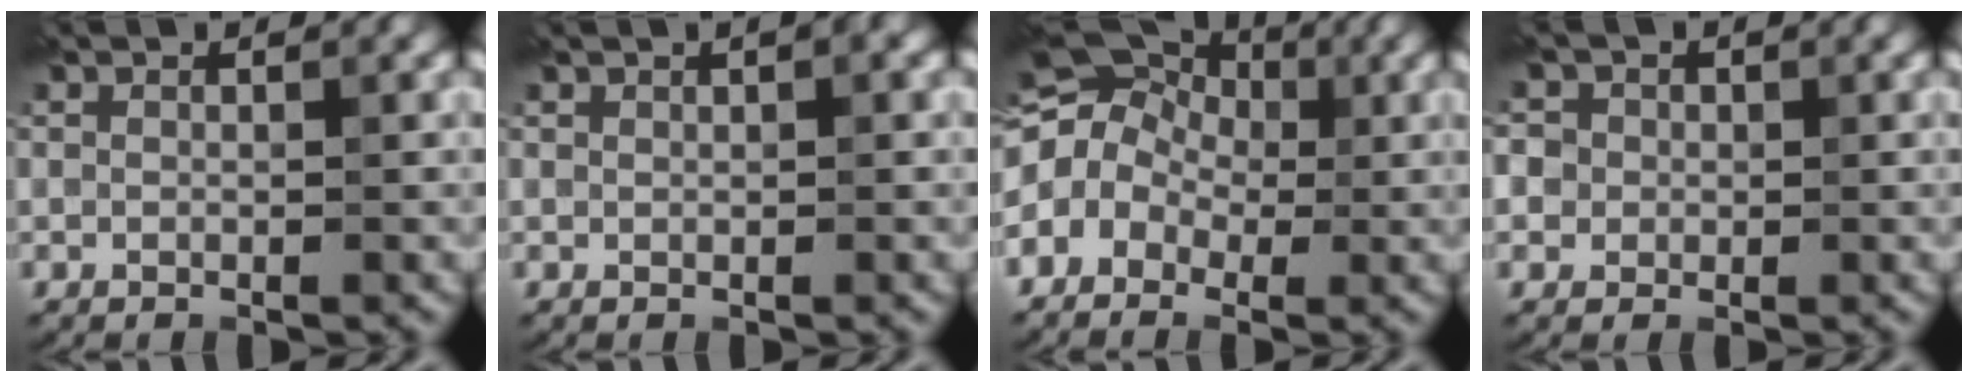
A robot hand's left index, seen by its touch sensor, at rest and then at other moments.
{"total": 1.3, "force": [0.6, 0.3, 1.1], "torque": [-0.009, 0.004, 0.009]}
{"total": 9.5, "force": [-0.3, 8.1, 4.9], "torque": [-0.101, 0.046, -0.048]}
{"total": 3.3, "force": [1.2, 3.0, 0.7], "torque": [0.008, 0.025, -0.019]}